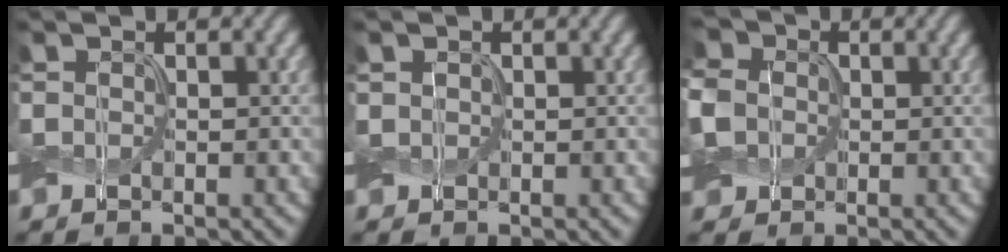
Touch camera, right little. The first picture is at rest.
{"total": 0.5, "force": [0.2, 0.5, 0.1], "torque": [-0.003, 0.001, 0.003]}
{"total": 5.6, "force": [0.2, 4.8, 3.0], "torque": [-0.090, 0.017, -0.012]}